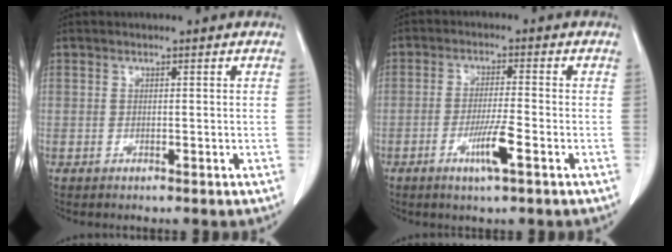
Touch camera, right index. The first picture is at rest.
{"total": 5.5, "force": [-2.5, 0.0, 4.9], "torque": [-0.092, -0.009, -0.046]}